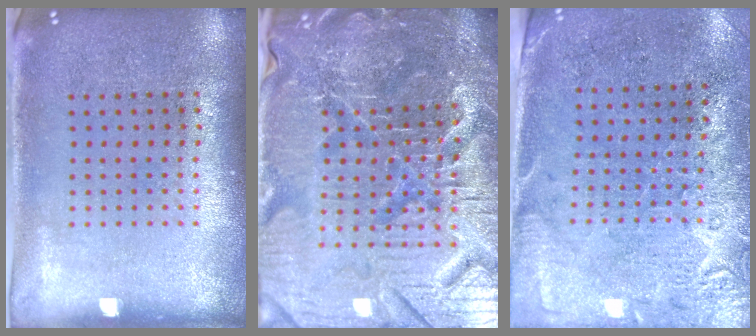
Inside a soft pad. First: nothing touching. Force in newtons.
{"total": 6.0, "press": 5.5, "slide": 2.3}
{"total": 2.7, "press": 2.4, "slide": 1.2}